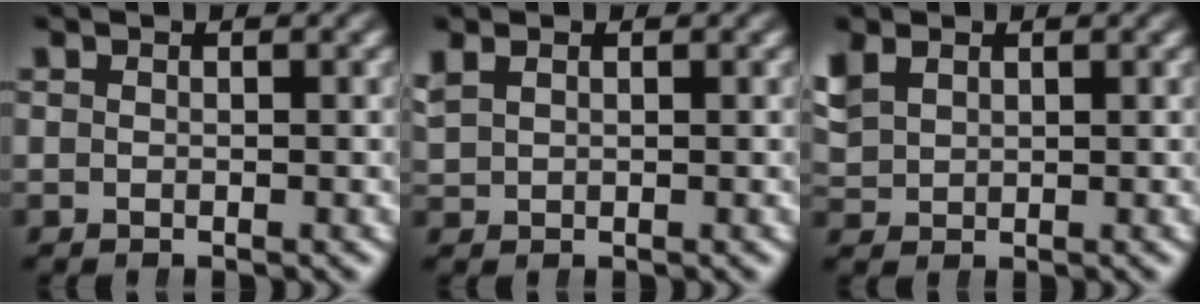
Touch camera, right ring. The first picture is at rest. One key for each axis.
{"total": 1.6, "fx": 0.8, "fy": 1.2, "fz": 0.7, "tx": -0.016, "ty": 0.007, "tz": 0.019}
{"total": 2.9, "fx": 1.2, "fy": 2.4, "fz": 1.2, "tx": -0.032, "ty": 0.003, "tz": 0.029}